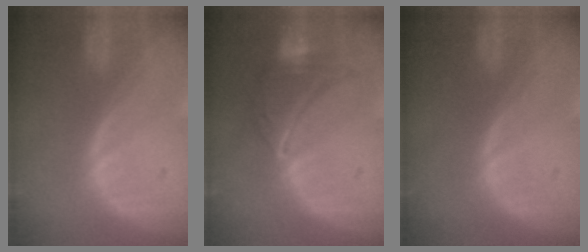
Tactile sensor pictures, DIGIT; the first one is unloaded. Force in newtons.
{"total": 7.7, "press": 7.0, "slide": 3.2}
{"total": 0.0}